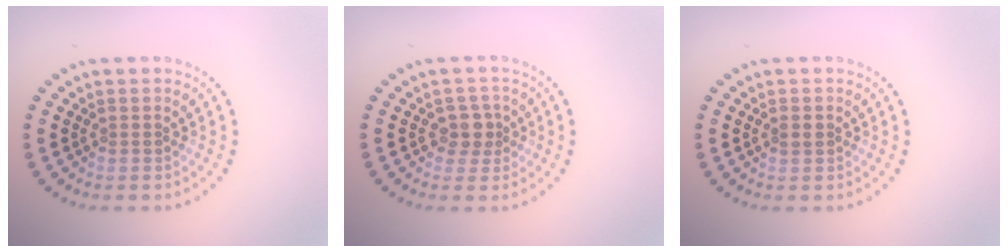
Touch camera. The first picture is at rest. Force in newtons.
{"total": 2.0, "press": 1.7, "slide": 1.1}
{"total": 1.1, "press": 1.1, "slide": 0.2}